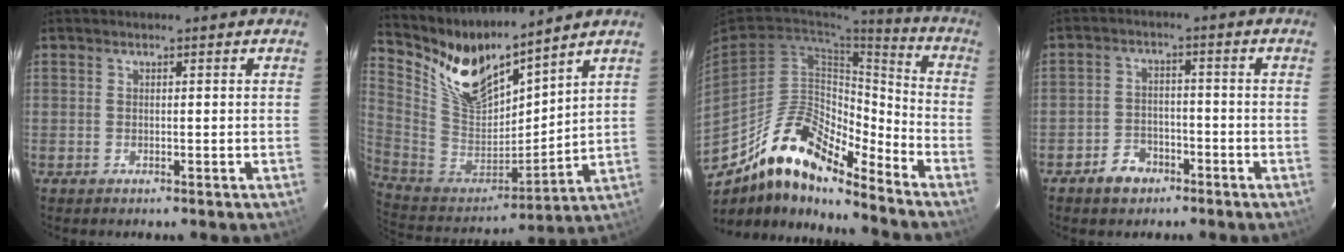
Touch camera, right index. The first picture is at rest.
{"total": 15.6, "force": [12.8, 4.7, 7.4], "torque": [-0.145, -0.020, 0.257]}
{"total": 18.6, "force": [-14.7, 5.7, 9.8], "torque": [-0.175, 0.010, -0.269]}
{"total": 5.6, "force": [-3.8, 3.7, 1.8], "torque": [-0.048, 0.016, -0.059]}